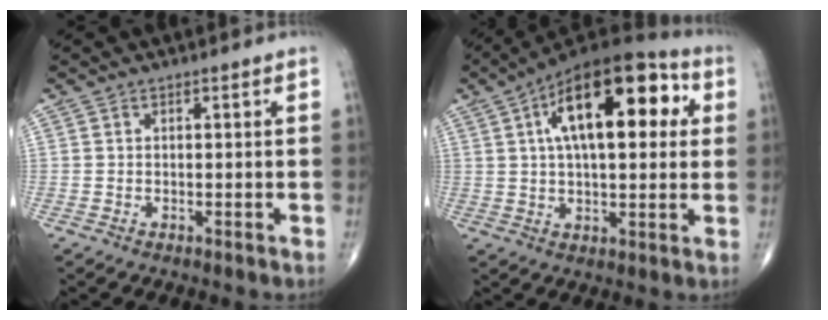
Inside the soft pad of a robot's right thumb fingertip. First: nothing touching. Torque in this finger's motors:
{"motor_torque": [0.62, 4.17, 2.16, 0.41, 0.62]}